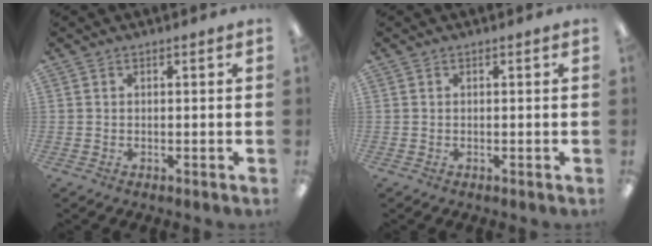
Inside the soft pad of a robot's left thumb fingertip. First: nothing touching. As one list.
[{"total": 0.0}]